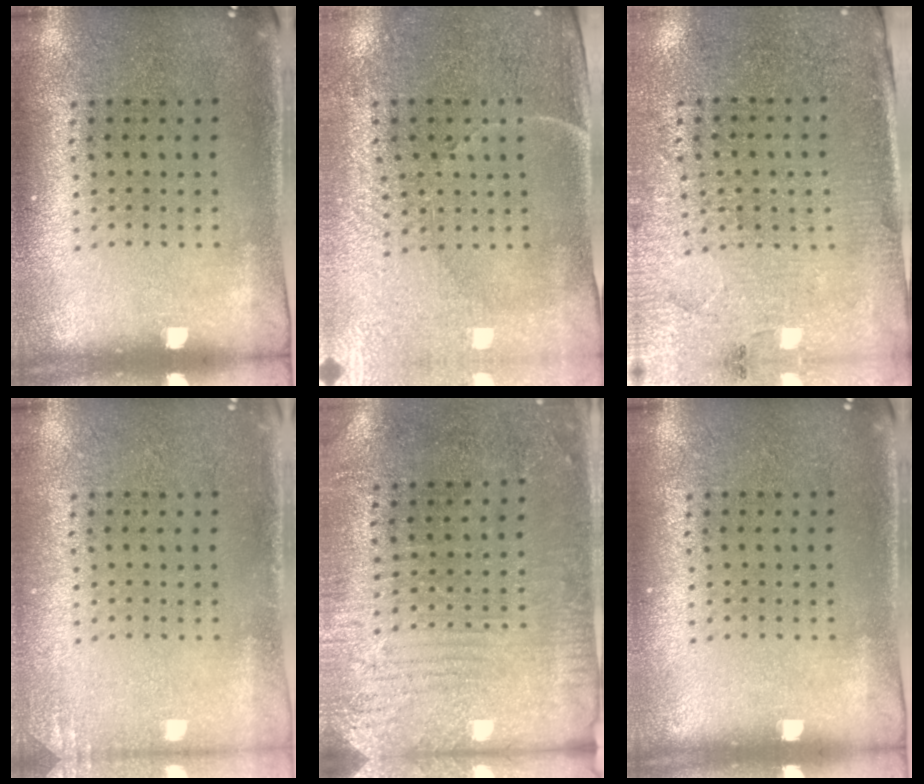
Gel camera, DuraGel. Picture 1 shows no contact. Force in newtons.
{"total": 3.3, "press": 3.2, "slide": 1.0}
{"total": 3.0, "press": 2.8, "slide": 0.9}
{"total": 1.1, "press": 1.1, "slide": 0.1}
{"total": 2.8, "press": 2.6, "slide": 1.2}
{"total": 0.0}